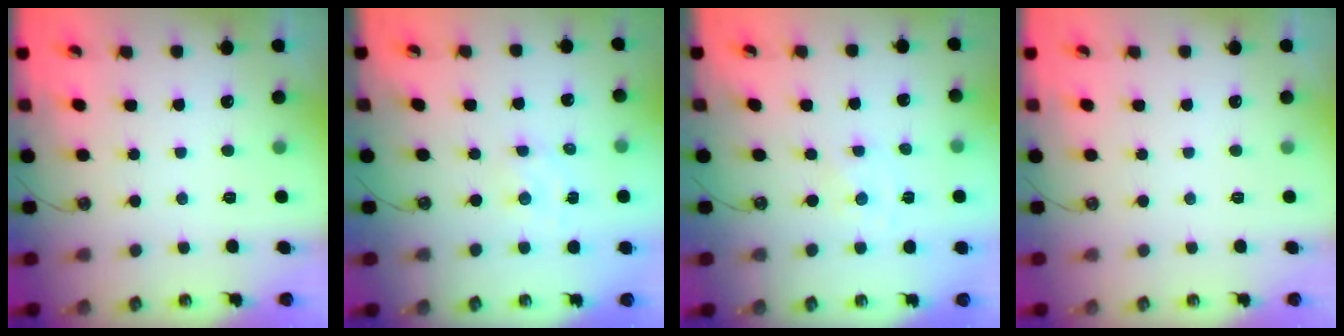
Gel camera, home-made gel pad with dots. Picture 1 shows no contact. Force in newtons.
{"total": 2.3, "press": 2.3, "slide": 0.3}
{"total": 0.0}
{"total": 0.0}